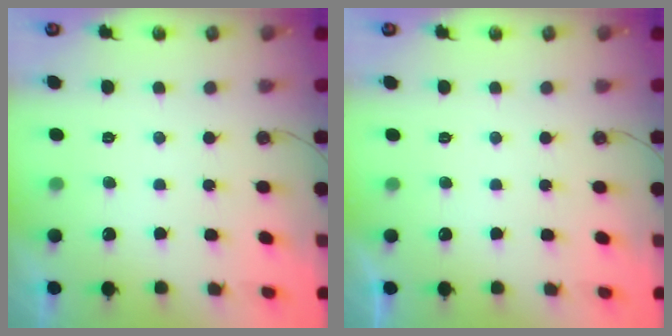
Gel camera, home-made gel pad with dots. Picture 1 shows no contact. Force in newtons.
{"total": 0.0}